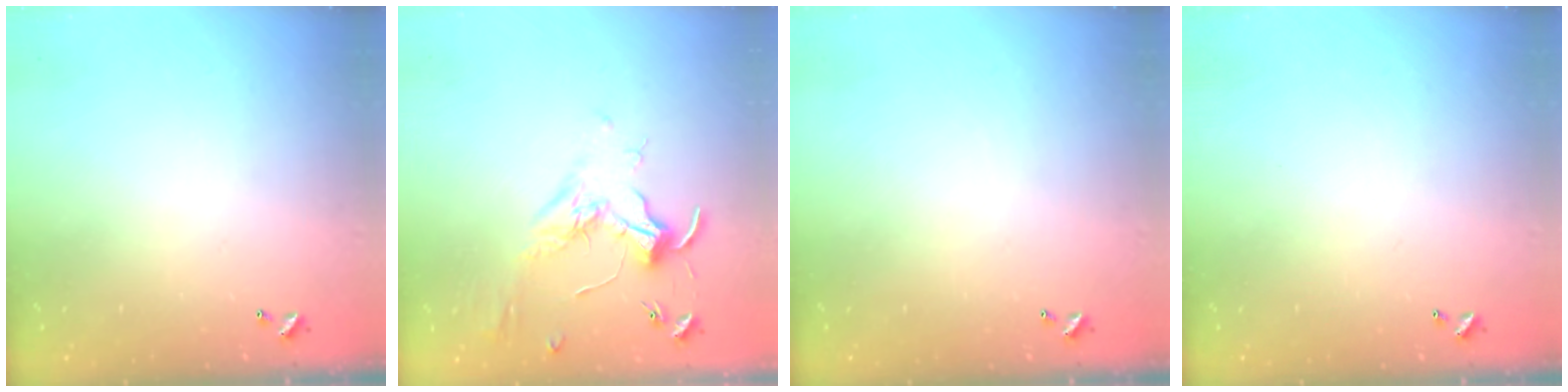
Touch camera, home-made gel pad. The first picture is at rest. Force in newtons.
{"total": 1.8, "press": 1.6, "slide": 0.7}
{"total": 0.0}
{"total": 0.0}